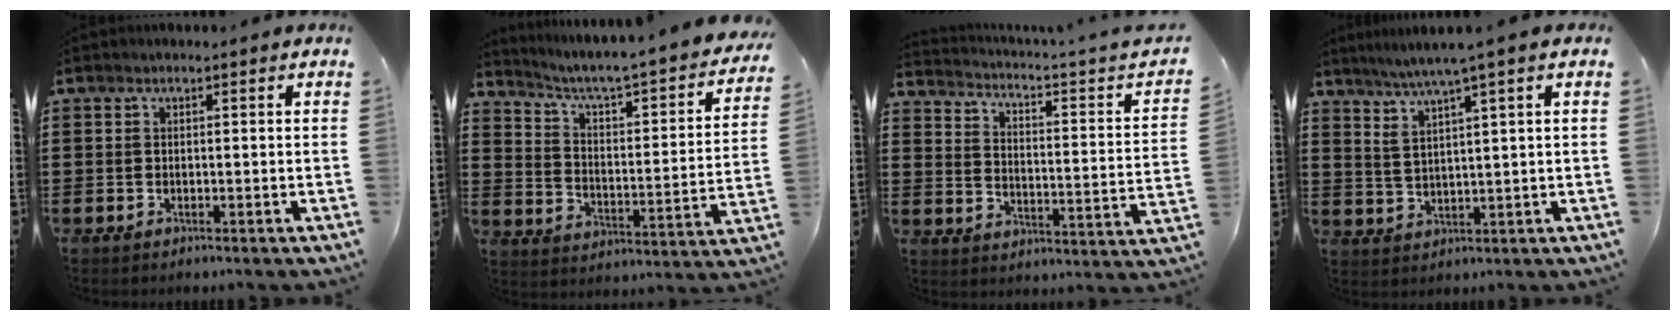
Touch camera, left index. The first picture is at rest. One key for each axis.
{"total": 3.1, "fx": 2.2, "fy": 0.2, "fz": 2.1, "tx": -0.057, "ty": -0.037, "tz": 0.022}
{"total": 2.0, "fx": 0.9, "fy": -0.6, "fz": 1.7, "tx": -0.045, "ty": -0.030, "tz": 0.002}
{"total": 4.2, "fx": 2.7, "fy": -0.5, "fz": 3.1, "tx": -0.065, "ty": -0.010, "tz": 0.043}